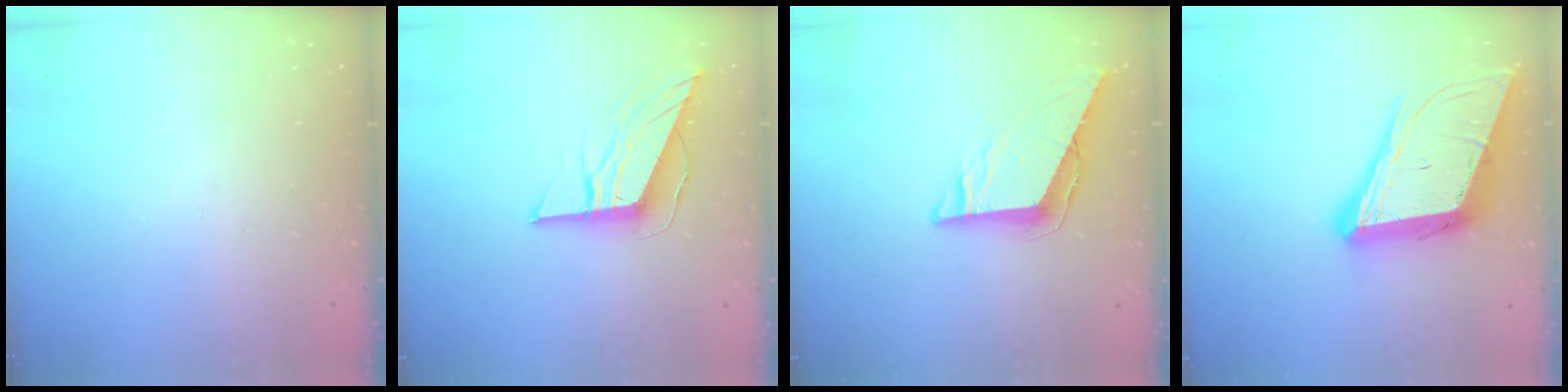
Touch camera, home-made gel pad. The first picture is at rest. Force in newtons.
{"total": 9.6, "press": 9.6, "slide": 0.5}
{"total": 7.6, "press": 7.6, "slide": 0.3}
{"total": 17.7, "press": 17.2, "slide": 4.0}